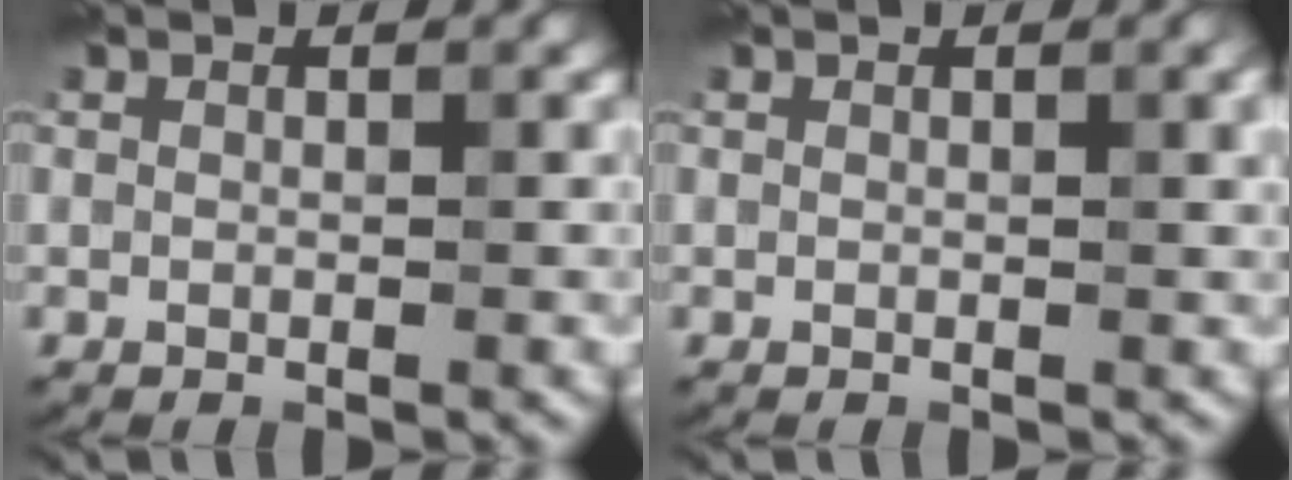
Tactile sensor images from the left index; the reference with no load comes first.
{"total": 1.7, "force": [0.6, 0.5, 1.5], "torque": [-0.019, 0.001, 0.011]}